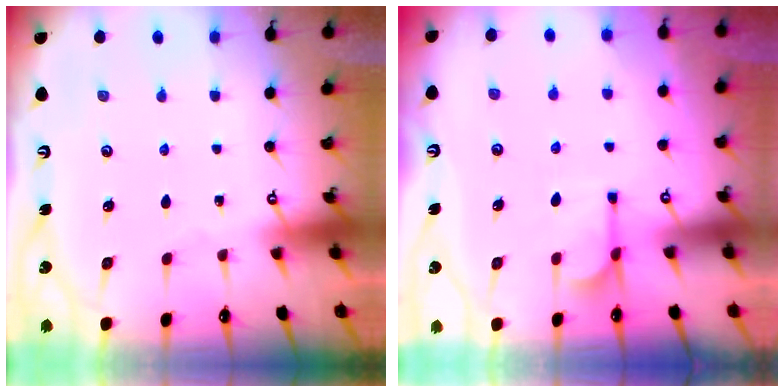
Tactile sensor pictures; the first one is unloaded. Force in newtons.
{"total": 2.2, "press": 1.8, "slide": 1.2}